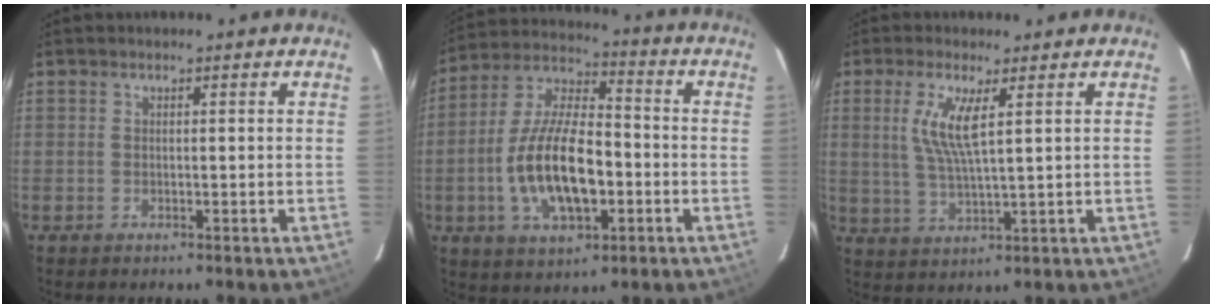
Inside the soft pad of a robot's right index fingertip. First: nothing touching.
{"total": 17.2, "force": [-4.2, 7.6, 14.9], "torque": [-0.295, 0.003, -0.074]}
{"total": 7.0, "force": [2.3, 1.0, 6.5], "torque": [-0.138, -0.006, 0.049]}